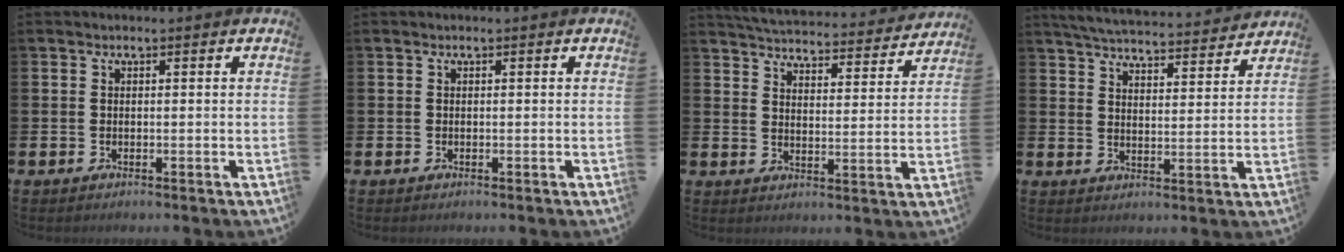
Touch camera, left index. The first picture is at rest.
{"total": 0.0}
{"total": 4.9, "force": [4.8, 0.5, 0.5], "torque": [-0.023, -0.043, 0.079]}
{"total": 5.6, "force": [5.5, 0.4, 0.9], "torque": [-0.029, -0.046, 0.094]}